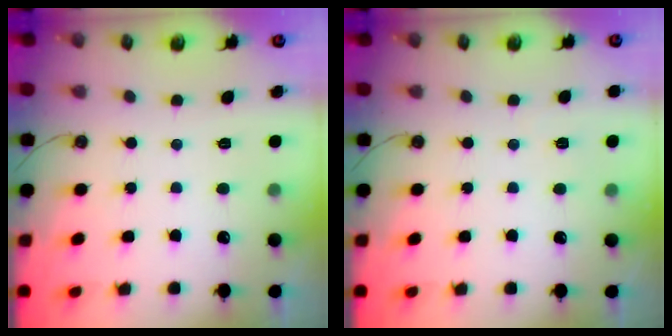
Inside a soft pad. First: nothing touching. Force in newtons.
{"total": 1.4, "press": 1.4, "slide": 0.5}